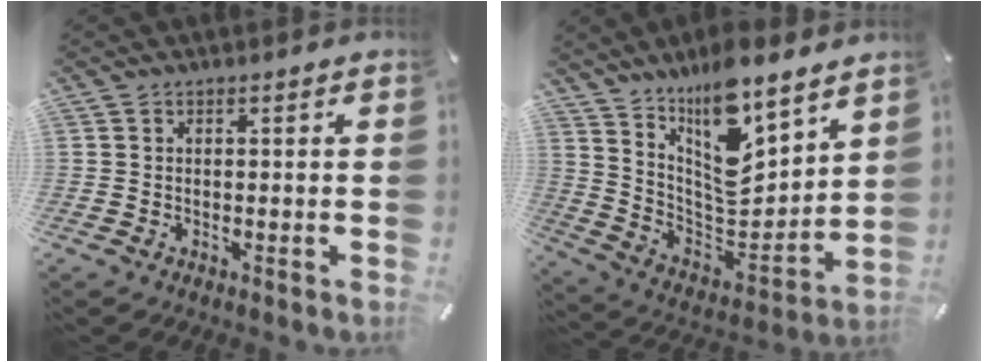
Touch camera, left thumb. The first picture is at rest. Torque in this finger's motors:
{"motor_torque": [1.66, -0.38, 1.68, -1.09, 0.21]}